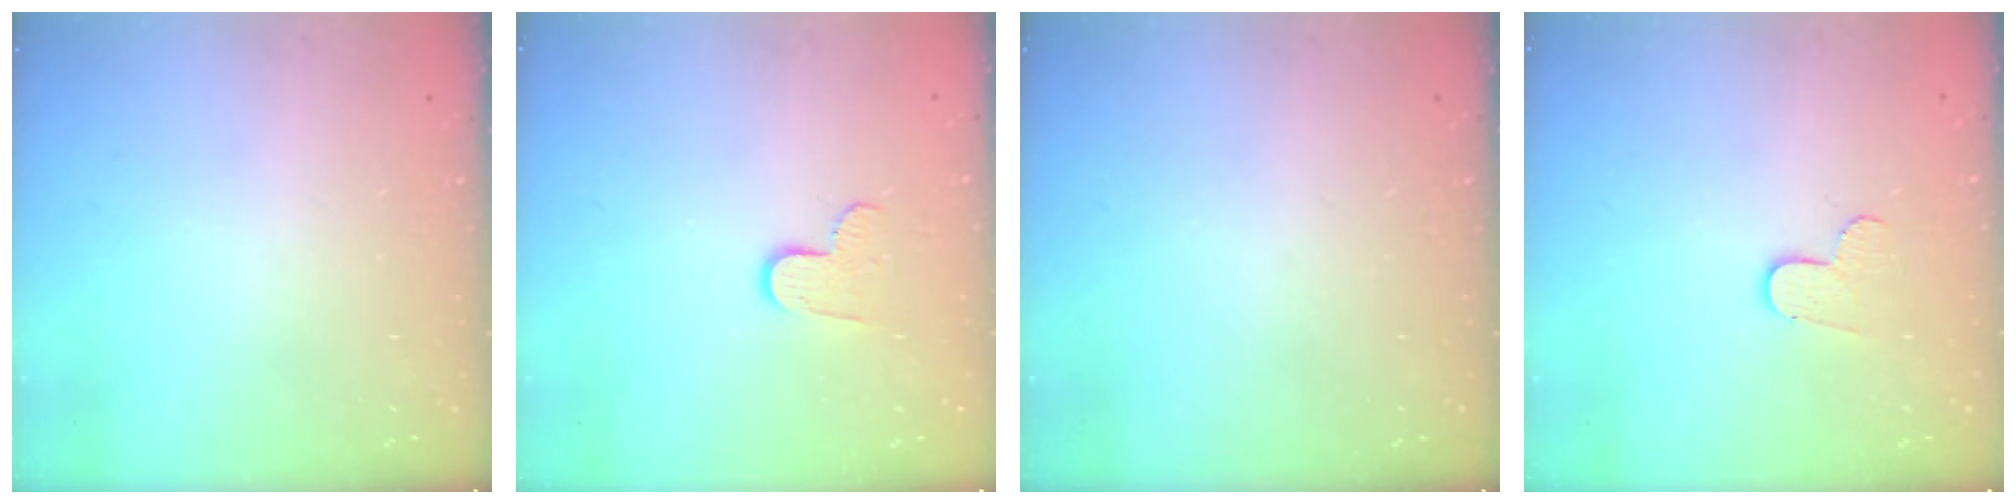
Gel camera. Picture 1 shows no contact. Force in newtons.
{"total": 6.7, "press": 6.6, "slide": 0.4}
{"total": 0.0}
{"total": 6.1, "press": 6.1, "slide": 0.5}